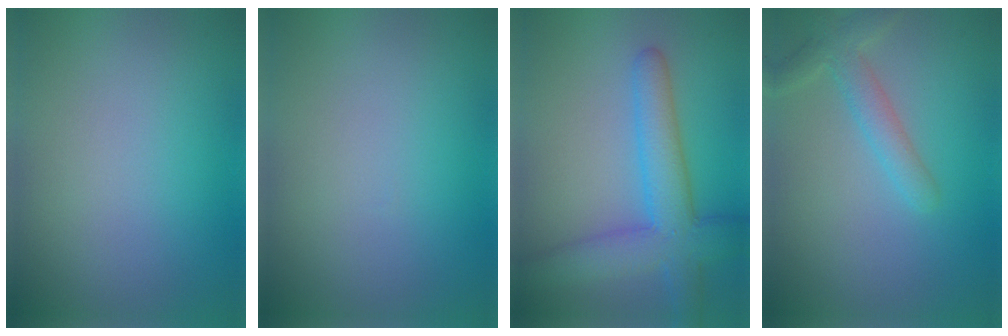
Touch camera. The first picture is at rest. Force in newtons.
{"total": 0.0}
{"total": 6.2, "press": 6.2, "slide": 0.3}
{"total": 2.8, "press": 2.8, "slide": 0.2}